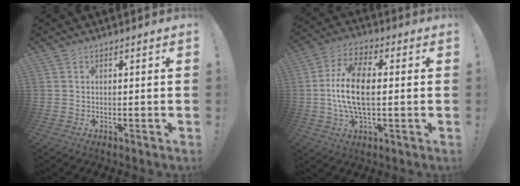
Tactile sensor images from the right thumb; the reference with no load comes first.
{"total": 13.8, "force": [-0.3, 6.8, 12.0], "torque": [-0.228, 0.004, -0.009]}